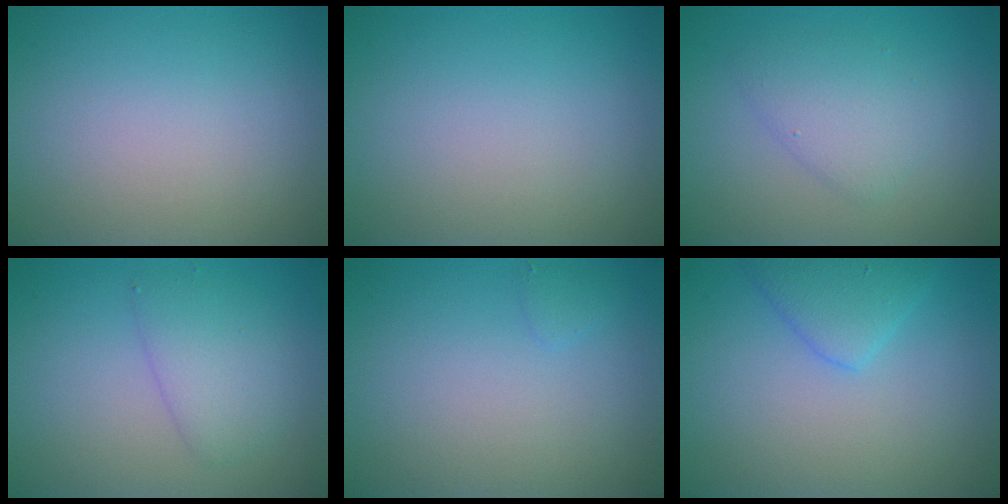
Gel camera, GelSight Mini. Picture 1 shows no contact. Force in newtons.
{"total": 0.0}
{"total": 2.9, "press": 2.9, "slide": 0.2}
{"total": 3.0, "press": 3.0, "slide": 0.1}
{"total": 0.6, "press": 0.6, "slide": 0.0}
{"total": 2.8, "press": 2.8, "slide": 0.2}